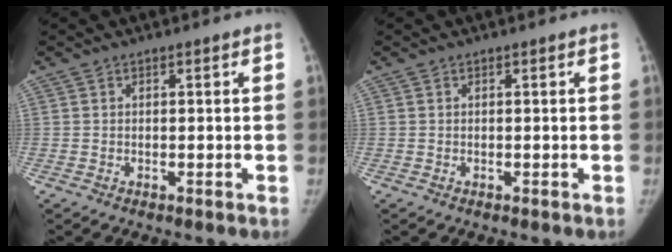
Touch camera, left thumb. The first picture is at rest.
{"total": 0.0}